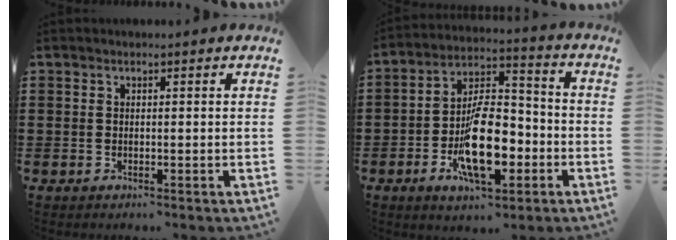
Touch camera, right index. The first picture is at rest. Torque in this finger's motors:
{"motor_torque": [2.14, 0.00, 1.05, 0.21]}